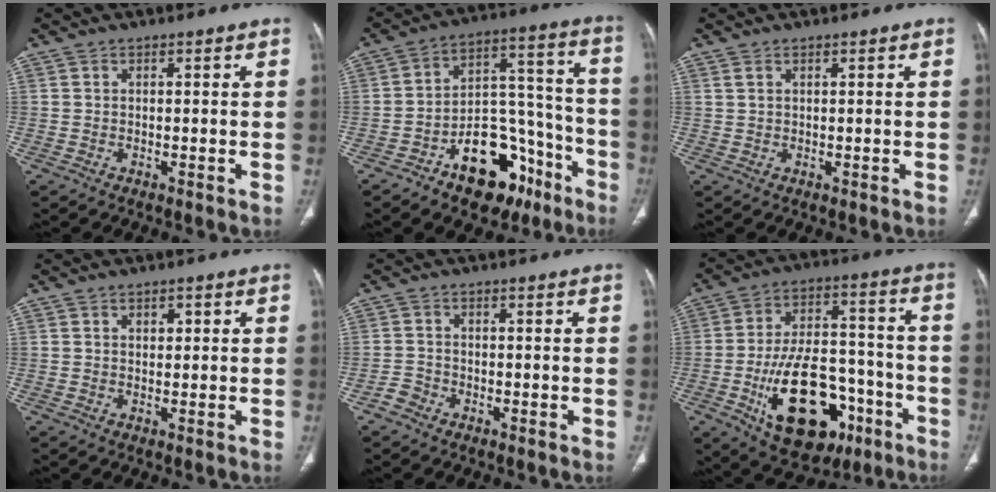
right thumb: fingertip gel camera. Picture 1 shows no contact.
{"total": 18.2, "force": [-10.1, 10.5, 10.9], "torque": [-0.106, 0.096, -0.150]}
{"total": 0.9, "force": [0.6, 0.4, 0.6], "torque": [-0.015, 0.007, 0.016]}
{"total": 1.7, "force": [0.7, 1.1, 1.1], "torque": [-0.011, -0.001, 0.011]}
{"total": 2.1, "force": [-1.3, 1.6, 0.3], "torque": [-0.004, 0.010, -0.031]}
{"total": 22.8, "force": [-9.2, 12.9, 16.5], "torque": [-0.243, 0.052, -0.127]}